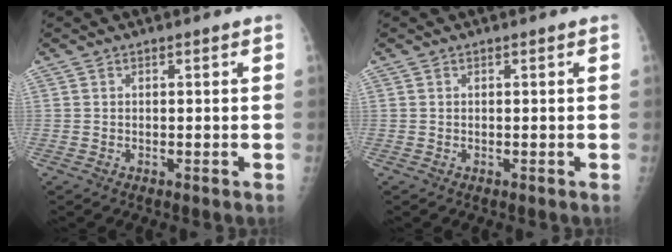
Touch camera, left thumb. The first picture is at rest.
{"total": 0.0}